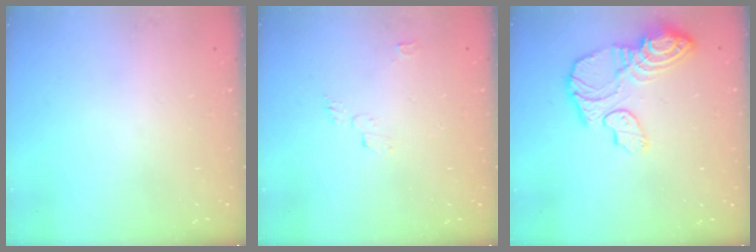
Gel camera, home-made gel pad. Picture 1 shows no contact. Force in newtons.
{"total": 3.5, "press": 3.4, "slide": 0.4}
{"total": 14.3, "press": 14.3, "slide": 1.0}